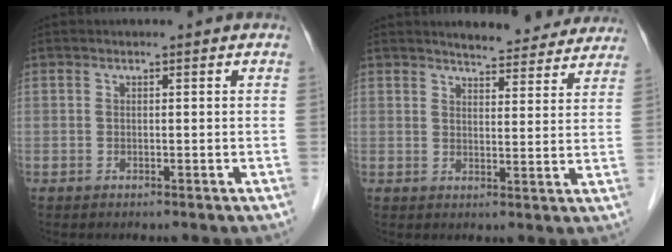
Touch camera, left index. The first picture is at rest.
{"total": 10.4, "force": [9.8, 2.1, 2.8], "torque": [-0.021, -0.011, 0.108]}